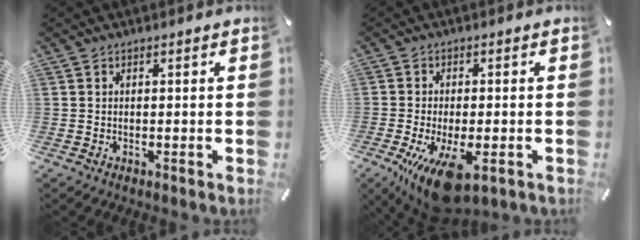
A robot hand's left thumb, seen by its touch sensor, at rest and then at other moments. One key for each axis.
{"total": 11.5, "fx": -4.6, "fy": 4.1, "fz": 9.7, "tx": -0.182, "ty": -0.006, "tz": -0.071}